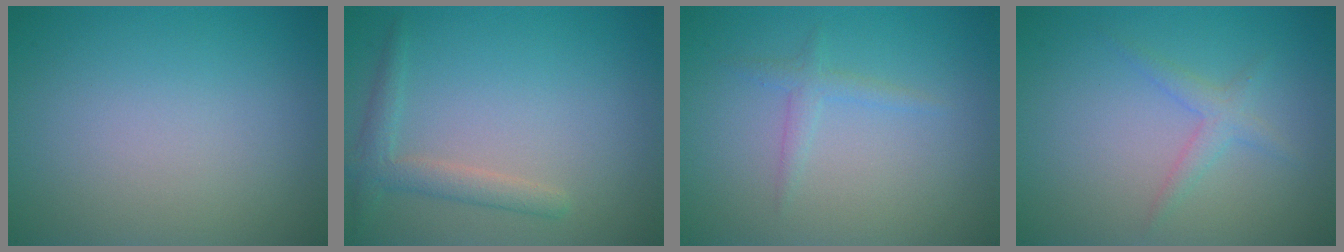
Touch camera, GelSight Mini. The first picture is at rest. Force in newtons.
{"total": 2.3, "press": 2.2, "slide": 0.2}
{"total": 1.3, "press": 1.3, "slide": 0.1}
{"total": 1.7, "press": 1.7, "slide": 0.1}